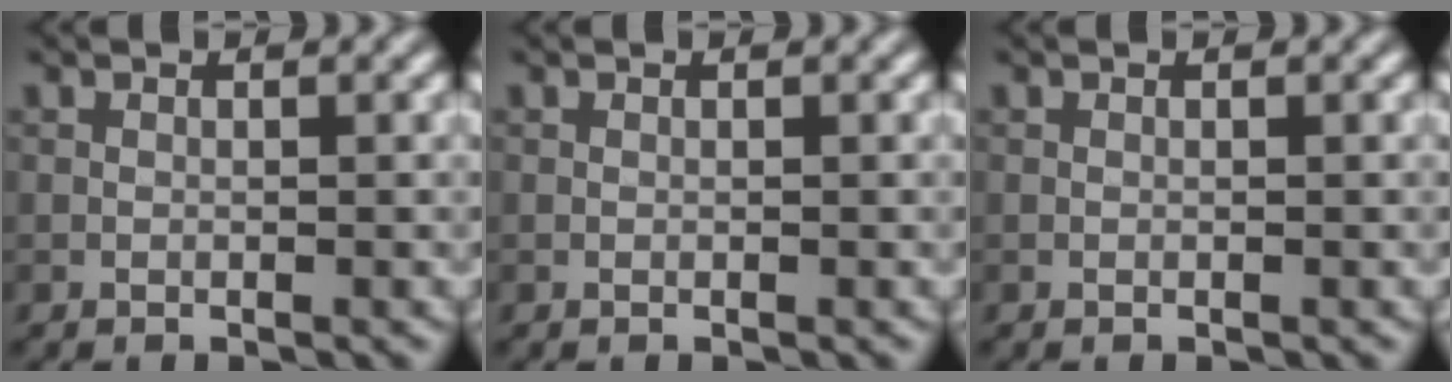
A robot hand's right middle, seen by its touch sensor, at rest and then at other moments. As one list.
[{"total": 0.0}, {"total": 0.0}]